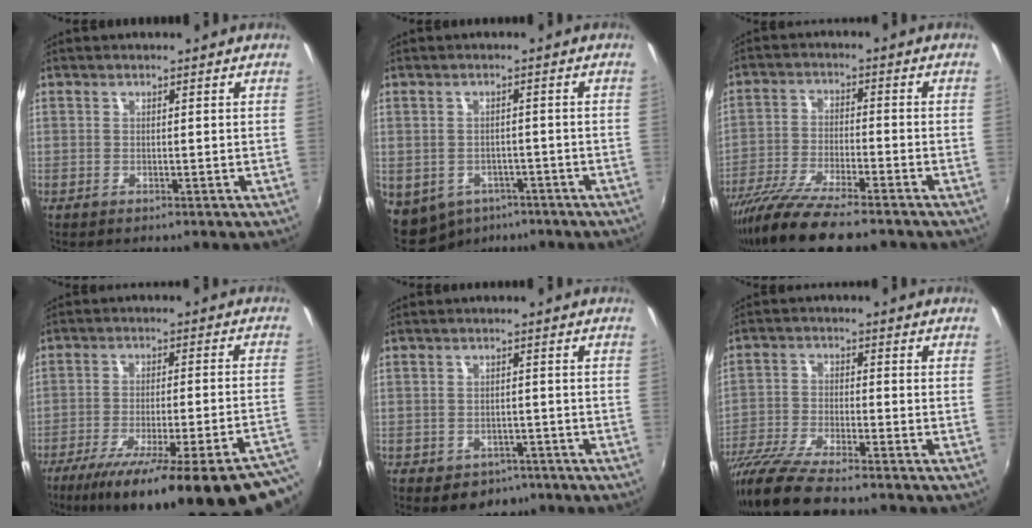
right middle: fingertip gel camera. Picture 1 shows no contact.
{"total": 8.5, "force": [-5.3, 5.9, 3.0], "torque": [-0.081, -0.022, -0.063]}
{"total": 13.2, "force": [-10.6, 1.7, 7.6], "torque": [-0.164, -0.041, -0.193]}
{"total": 28.3, "force": [-21.0, 4.2, 18.6], "torque": [-0.260, -0.056, -0.284]}
{"total": 5.3, "force": [-3.0, 4.1, 1.6], "torque": [-0.041, -0.004, -0.033]}
{"total": 10.2, "force": [-8.7, 0.8, 5.4], "torque": [-0.122, -0.029, -0.165]}